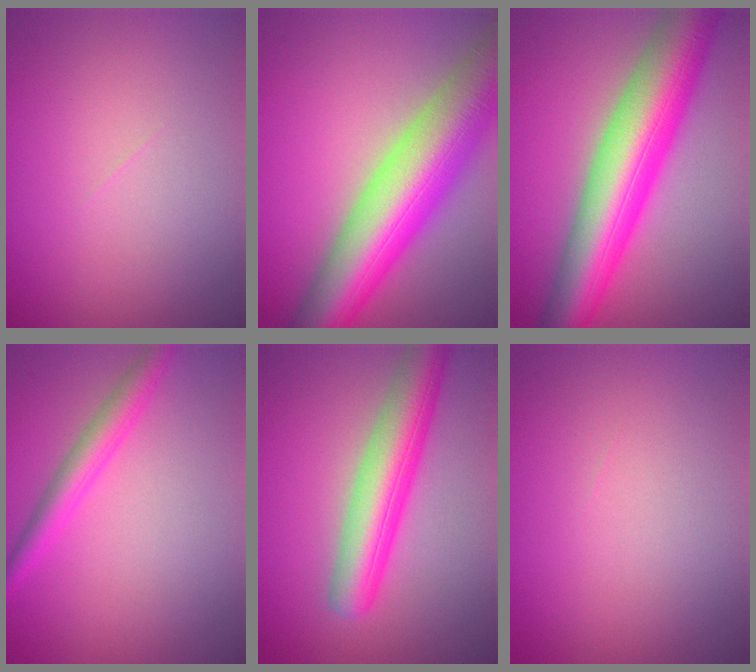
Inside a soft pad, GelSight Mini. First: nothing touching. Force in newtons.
{"total": 13.0, "press": 13.0, "slide": 0.5}
{"total": 11.0, "press": 11.0, "slide": 0.1}
{"total": 2.7, "press": 2.7, "slide": 0.1}
{"total": 6.2, "press": 6.2, "slide": 0.2}
{"total": 0.0}